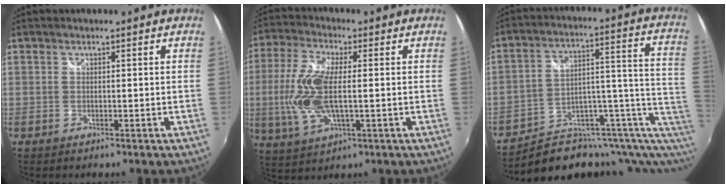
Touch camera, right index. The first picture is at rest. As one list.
[{"total": 12.9, "force": [-0.5, 5.0, 11.9], "torque": [-0.259, -0.002, -0.009]}, {"total": 14.0, "force": [-5.6, 5.6, 11.5], "torque": [-0.122, 0.017, -0.095]}]